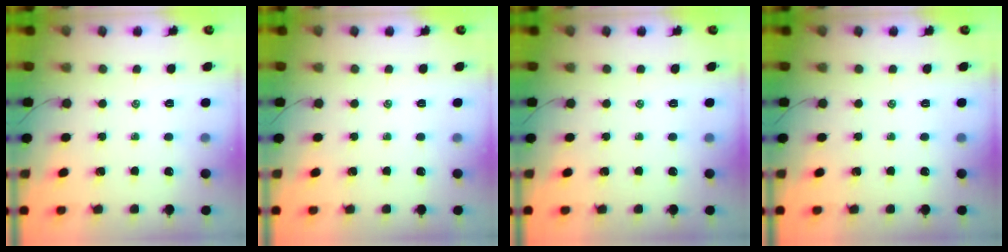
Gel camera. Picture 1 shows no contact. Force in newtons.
{"total": 0.0}
{"total": 0.0}
{"total": 0.0}